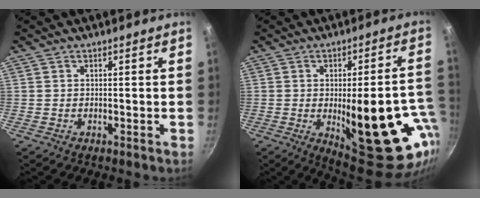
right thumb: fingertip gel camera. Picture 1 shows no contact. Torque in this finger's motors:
{"motor_torque": [2.23, 2.78, 1.86, -0.14, 0.47]}